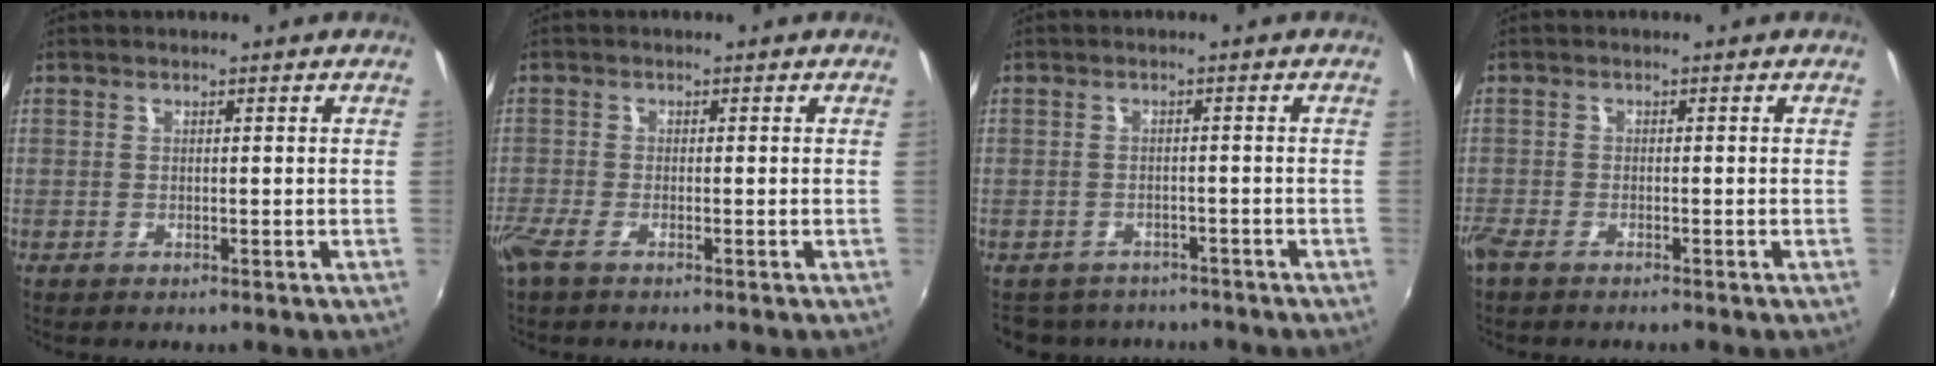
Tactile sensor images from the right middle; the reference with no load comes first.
{"total": 2.8, "force": [-1.9, 0.4, 2.0], "torque": [-0.048, -0.011, -0.041]}
{"total": 7.1, "force": [-6.0, 3.3, 1.6], "torque": [-0.043, -0.009, -0.083]}
{"total": 2.9, "force": [-2.4, 0.7, 1.5], "torque": [-0.041, -0.011, -0.050]}